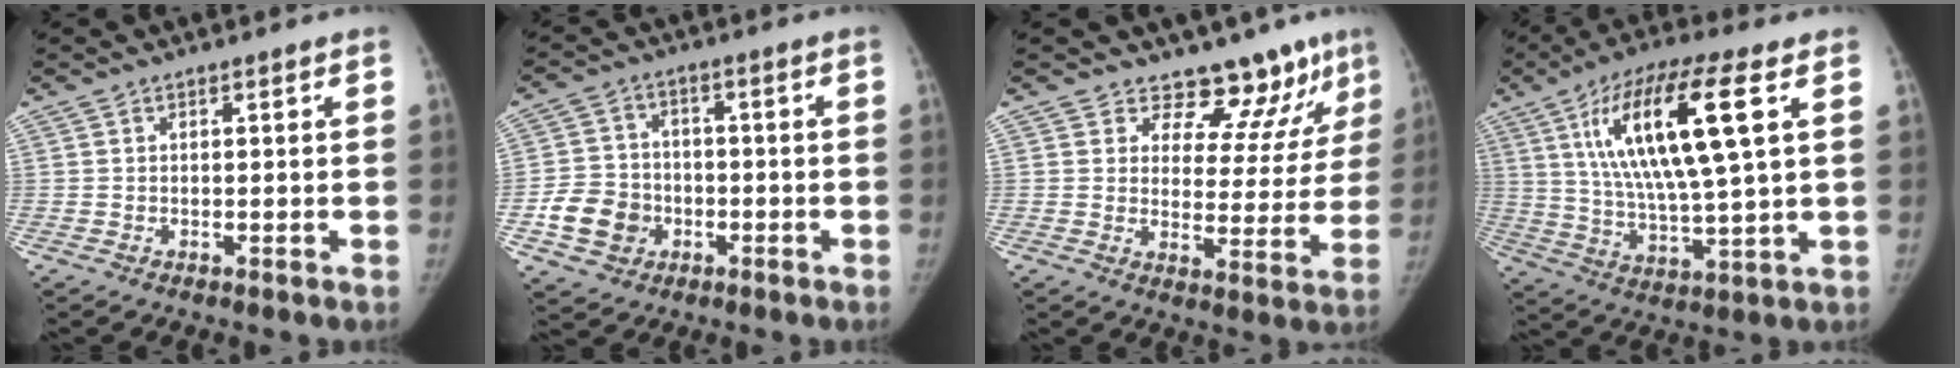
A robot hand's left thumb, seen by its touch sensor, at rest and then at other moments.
{"total": 9.4, "force": [-3.0, 8.1, 3.8], "torque": [-0.048, 0.020, -0.053]}
{"total": 12.2, "force": [10.1, 6.0, 3.3], "torque": [0.010, -0.073, 0.120]}
{"total": 19.4, "force": [6.2, 4.5, 17.9], "torque": [-0.339, -0.007, 0.106]}